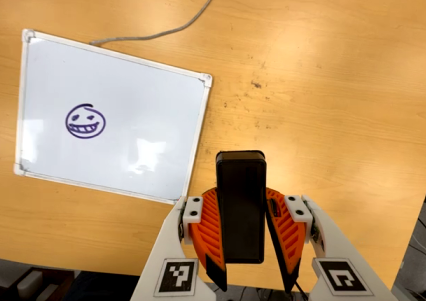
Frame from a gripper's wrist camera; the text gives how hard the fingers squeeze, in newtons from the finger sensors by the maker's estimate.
{"total": 9.6, "left": 7.8, "right": 11.4}